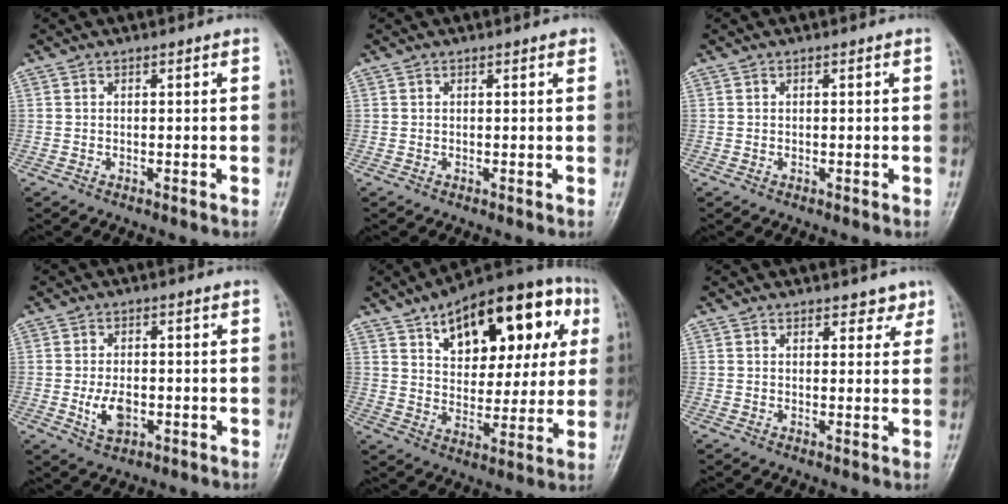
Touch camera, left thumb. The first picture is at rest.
{"total": 0.6, "force": [0.3, 0.2, 0.4], "torque": [-0.005, -0.001, 0.000]}
{"total": 0.0}
{"total": 5.1, "force": [-1.3, 3.1, 3.8], "torque": [-0.066, -0.001, -0.019]}
{"total": 23.8, "force": [9.8, 12.4, 17.8], "torque": [-0.210, 0.011, 0.146]}
{"total": 3.0, "force": [2.2, 1.7, 1.0], "torque": [0.012, -0.011, 0.026]}